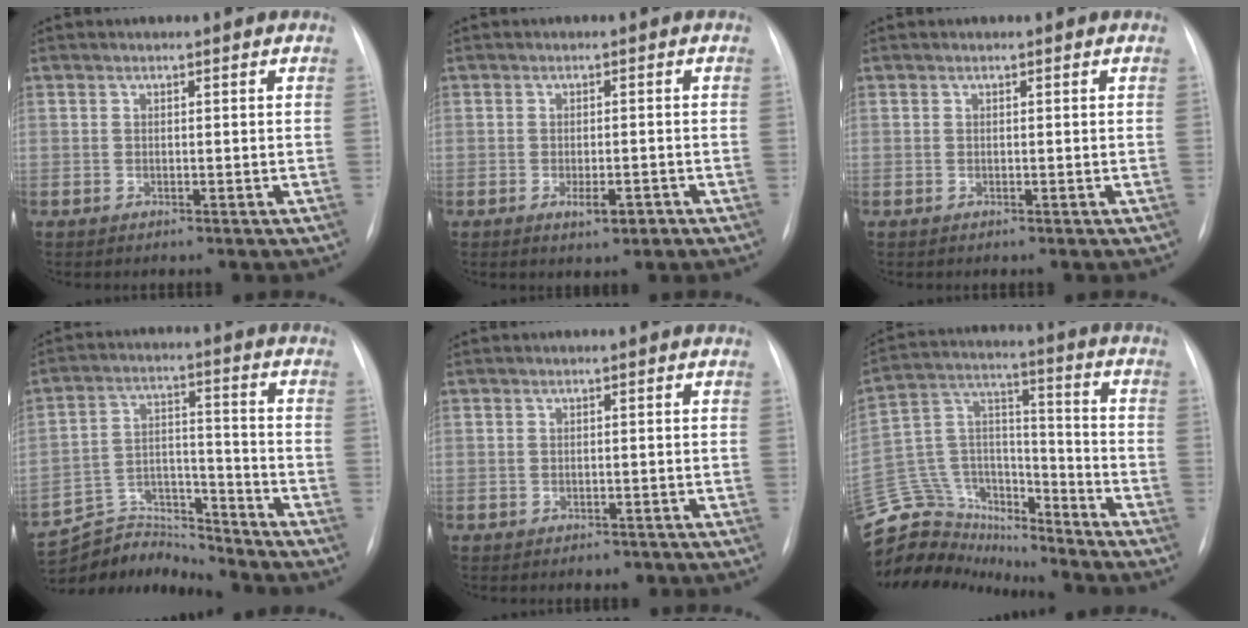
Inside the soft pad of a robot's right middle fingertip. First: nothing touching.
{"total": 2.9, "force": [-1.5, 0.9, 2.3], "torque": [-0.034, 0.000, -0.019]}
{"total": 0.0}
{"total": 10.3, "force": [-10.2, 0.8, -1.1], "torque": [0.023, 0.042, -0.186]}
{"total": 1.5, "force": [-1.0, 0.9, 0.6], "torque": [-0.010, 0.000, -0.007]}
{"total": 21.6, "force": [-19.9, 7.1, 4.6], "torque": [-0.119, 0.060, -0.327]}